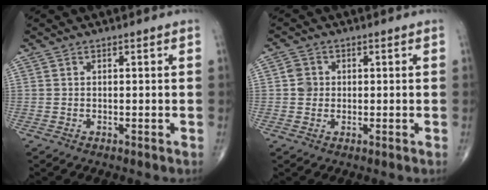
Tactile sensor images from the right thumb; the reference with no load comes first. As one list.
[{"total": 2.9, "force": [0.2, 2.6, 1.1], "torque": [-0.005, 0.004, 0.001]}]